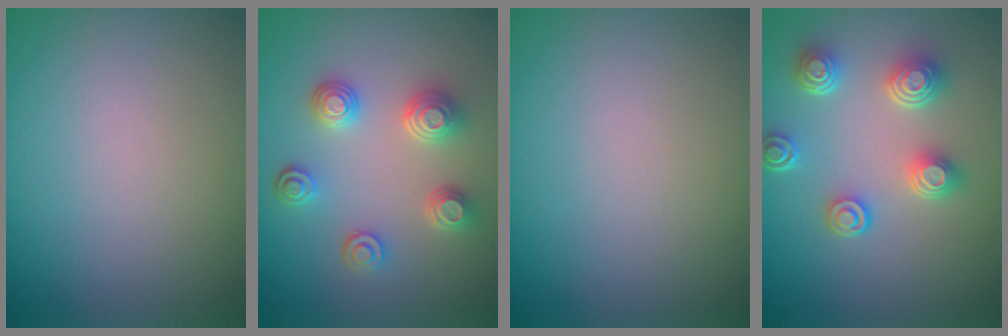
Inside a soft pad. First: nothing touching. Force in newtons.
{"total": 3.7, "press": 3.2, "slide": 1.8}
{"total": 0.0}
{"total": 4.5, "press": 3.5, "slide": 2.8}